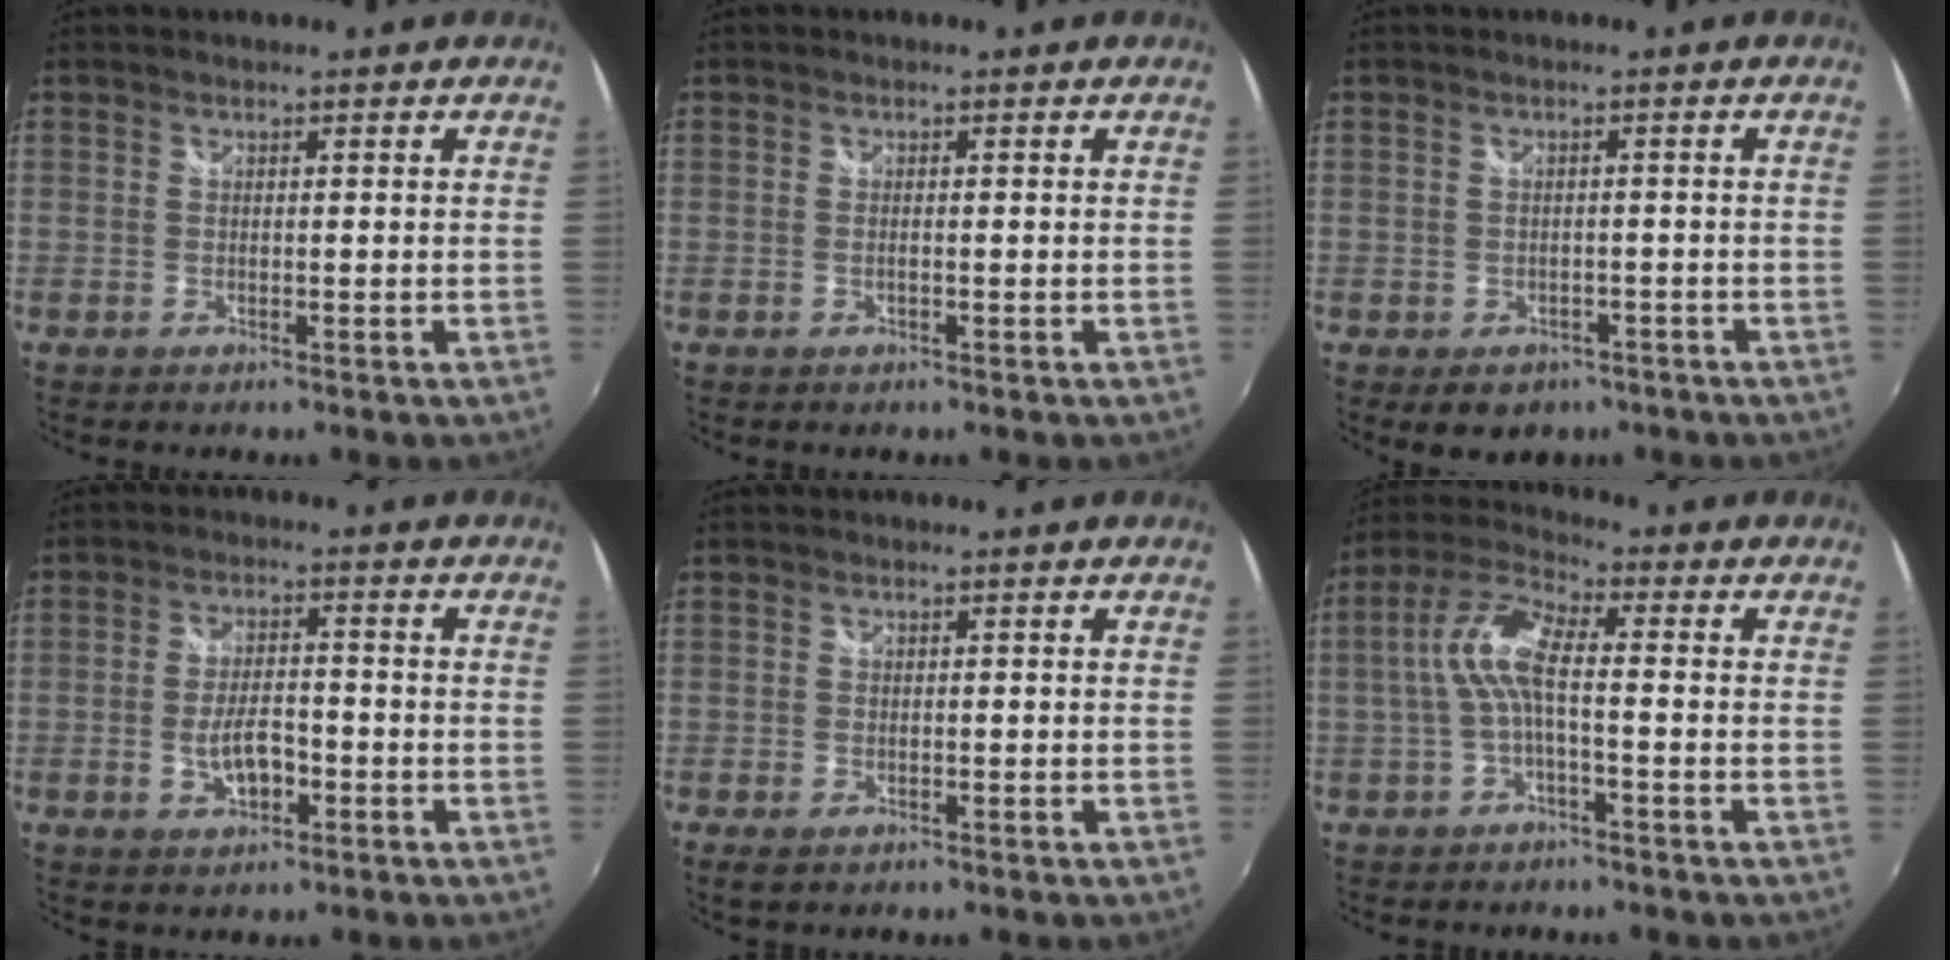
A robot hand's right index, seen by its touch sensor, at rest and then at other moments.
{"total": 0.6, "force": [-0.2, 0.1, 0.5], "torque": [-0.013, -0.001, -0.005]}
{"total": 5.0, "force": [-2.9, 3.7, 1.8], "torque": [-0.033, -0.003, -0.031]}
{"total": 5.9, "force": [-2.2, 2.8, 4.7], "torque": [-0.095, -0.001, -0.032]}
{"total": 1.9, "force": [-1.0, 1.1, 1.1], "torque": [-0.023, -0.007, -0.018]}
{"total": 7.7, "force": [-0.9, 1.9, 7.4], "torque": [-0.165, 0.016, -0.019]}